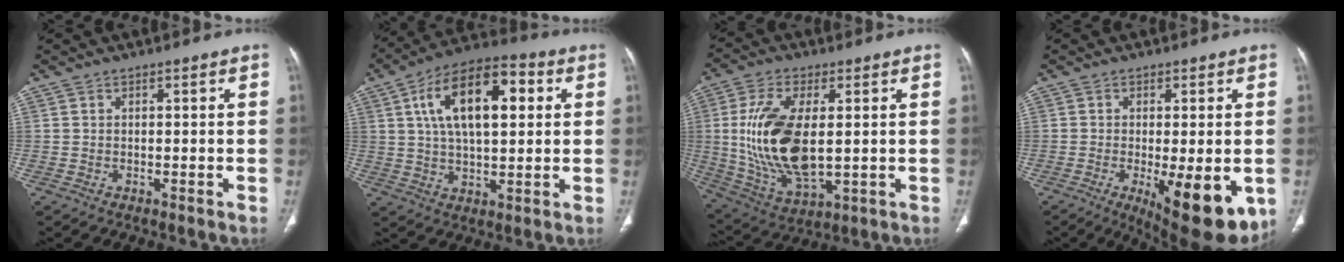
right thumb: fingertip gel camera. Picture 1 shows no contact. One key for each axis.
{"total": 17.5, "fx": 4.7, "fy": 8.5, "fz": 14.6, "tx": -0.229, "ty": 0.014, "tz": 0.073}
{"total": 17.8, "fx": 1.1, "fy": 8.7, "fz": 15.5, "tx": -0.312, "ty": -0.017, "tz": 0.033}
{"total": 14.3, "fx": -4.2, "fy": 4.8, "fz": 12.8, "tx": -0.148, "ty": -0.019, "tz": -0.045}